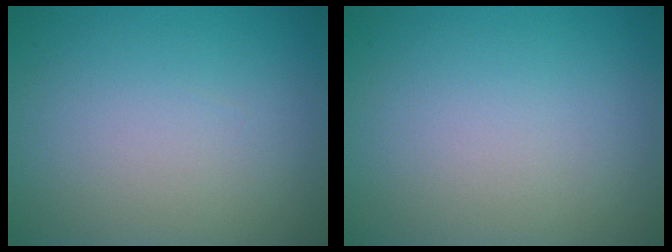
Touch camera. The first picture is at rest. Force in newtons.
{"total": 0.0}